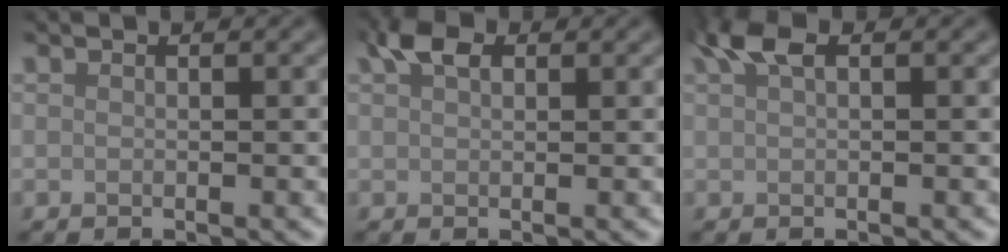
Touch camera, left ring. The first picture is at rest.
{"total": 2.7, "force": [1.5, 1.6, 1.7], "torque": [-0.032, 0.007, 0.024]}
{"total": 2.7, "force": [1.3, 1.1, 2.0], "torque": [-0.039, 0.007, 0.023]}